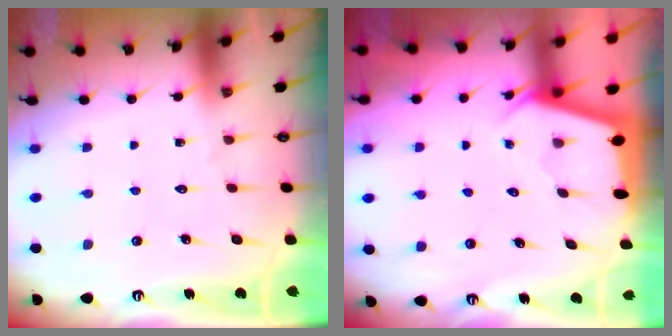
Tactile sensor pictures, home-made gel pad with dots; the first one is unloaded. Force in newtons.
{"total": 2.3, "press": 2.3, "slide": 0.3}